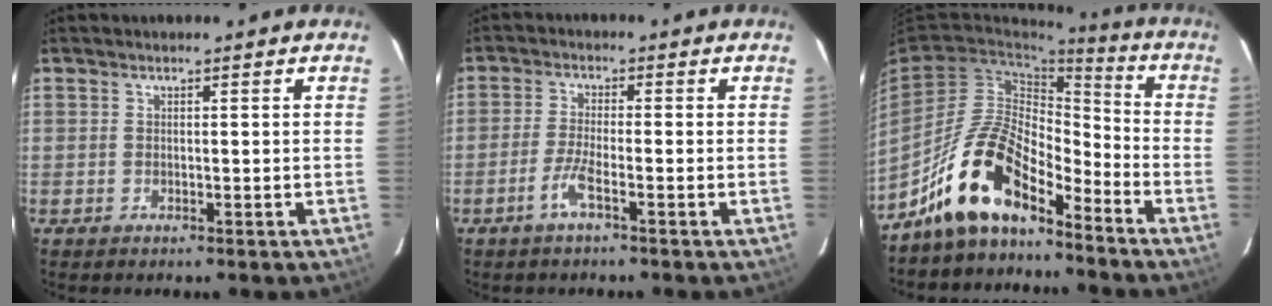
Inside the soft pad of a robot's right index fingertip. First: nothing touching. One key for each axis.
{"total": 1.7, "fx": -1.0, "fy": 0.5, "fz": 1.3, "tx": -0.033, "ty": 0.002, "tz": -0.022}
{"total": 13.7, "fx": -10.5, "fy": 4.6, "fz": 7.5, "tx": -0.144, "ty": 0.019, "tz": -0.201}